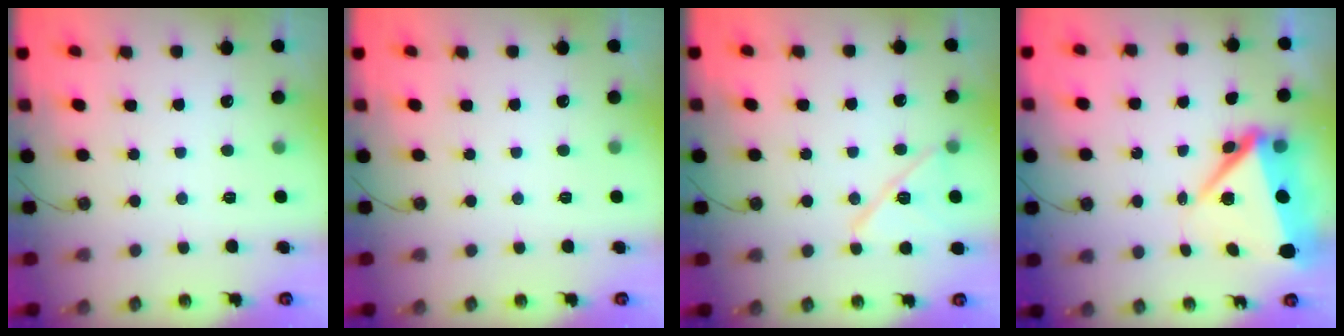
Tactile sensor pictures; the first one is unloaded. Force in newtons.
{"total": 0.0}
{"total": 12.4, "press": 12.4, "slide": 0.8}
{"total": 8.8, "press": 8.7, "slide": 1.3}